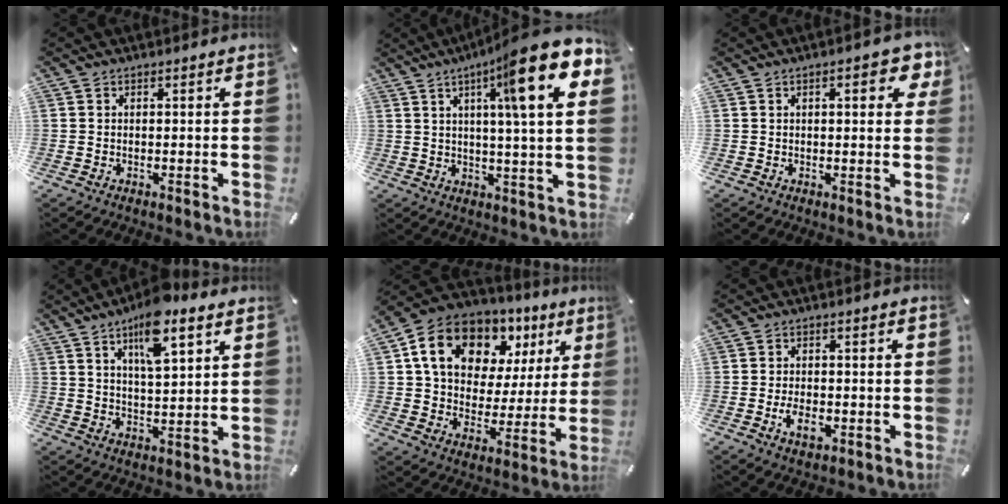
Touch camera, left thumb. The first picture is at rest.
{"total": 17.7, "force": [8.2, 1.0, 15.6], "torque": [-0.243, -0.044, 0.108]}
{"total": 4.8, "force": [1.9, 2.5, 3.6], "torque": [-0.044, 0.000, 0.026]}
{"total": 12.1, "force": [7.8, 4.1, 8.3], "torque": [-0.129, -0.030, 0.132]}
{"total": 16.6, "force": [8.7, 11.6, 8.0], "torque": [-0.139, -0.035, 0.158]}
{"total": 4.4, "force": [-1.5, 2.8, 3.1], "torque": [-0.064, -0.002, -0.031]}